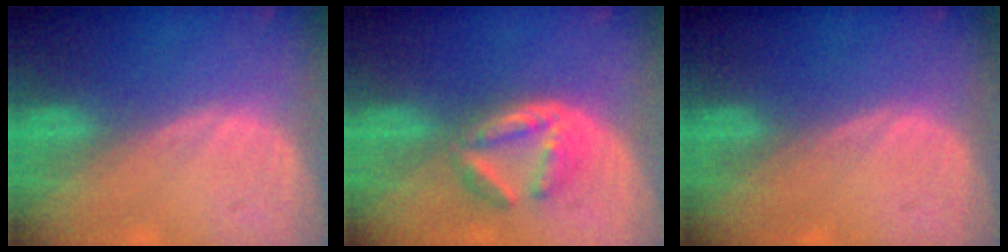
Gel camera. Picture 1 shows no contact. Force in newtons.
{"total": 6.3, "press": 5.4, "slide": 3.2}
{"total": 0.0}